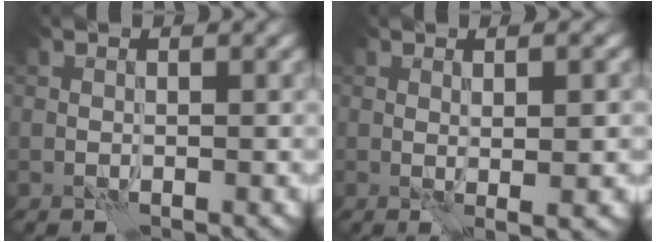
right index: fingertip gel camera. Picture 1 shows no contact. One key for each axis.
{"total": 3.2, "fx": 0.3, "fy": 0.6, "fz": 3.1, "tx": -0.045, "ty": 0.002, "tz": 0.005}